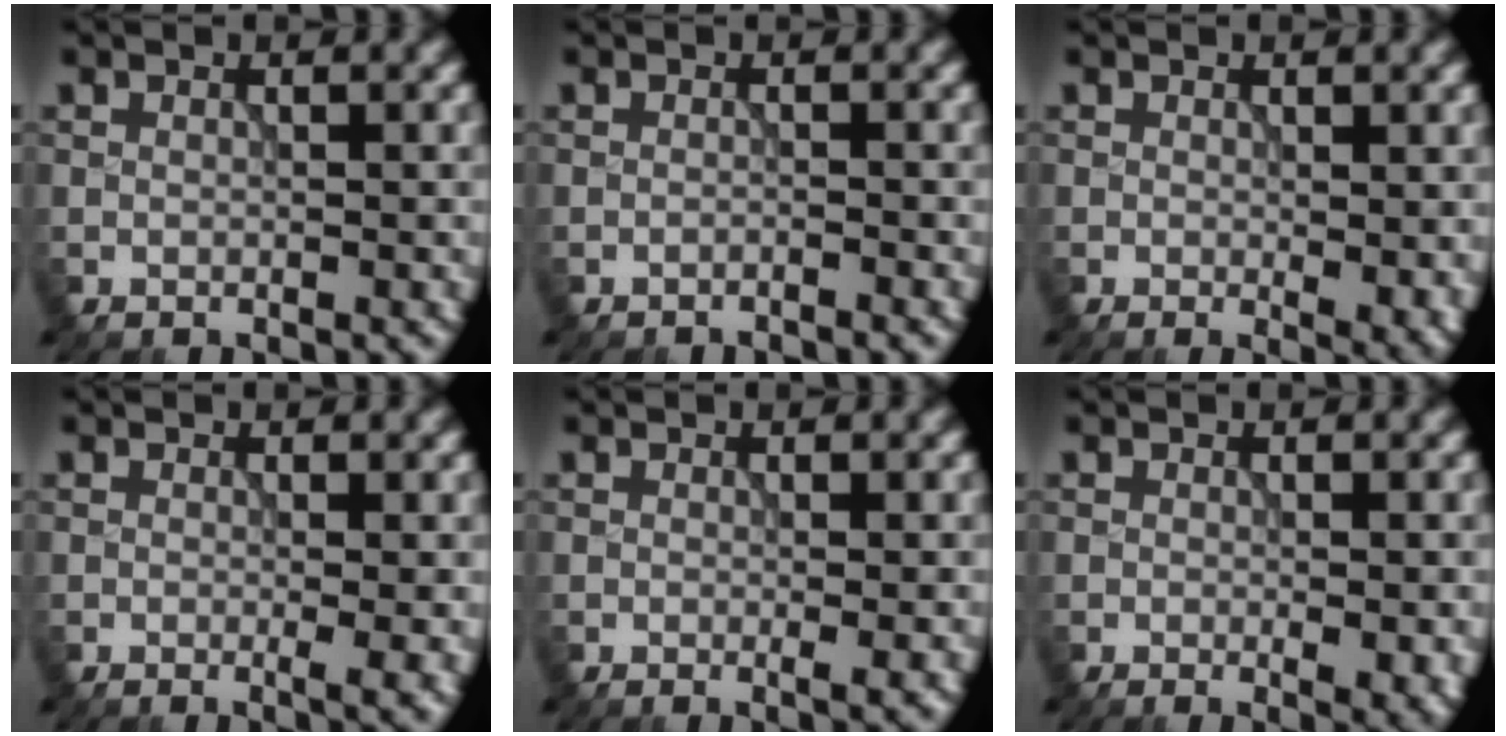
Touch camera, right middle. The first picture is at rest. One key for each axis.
{"total": 1.0, "fx": -1.0, "fy": 0.0, "fz": 0.2, "tx": 0.000, "ty": -0.003, "tz": -0.023}
{"total": 2.5, "fx": -0.1, "fy": 0.7, "fz": 2.3, "tx": -0.029, "ty": -0.009, "tz": 0.001}
{"total": 2.1, "fx": -0.2, "fy": 0.4, "fz": 2.0, "tx": -0.029, "ty": -0.009, "tz": -0.001}
{"total": 1.2, "fx": -0.1, "fy": 0.1, "fz": 1.2, "tx": -0.017, "ty": -0.005, "tz": -0.003}
{"total": 2.5, "fx": -0.4, "fy": 0.6, "fz": 2.4, "tx": -0.033, "ty": -0.009, "tz": -0.003}